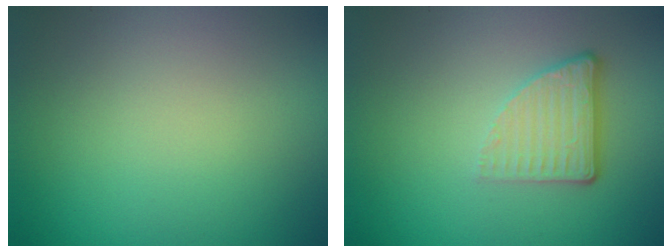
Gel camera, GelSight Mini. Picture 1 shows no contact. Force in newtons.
{"total": 3.7, "press": 2.5, "slide": 2.8}